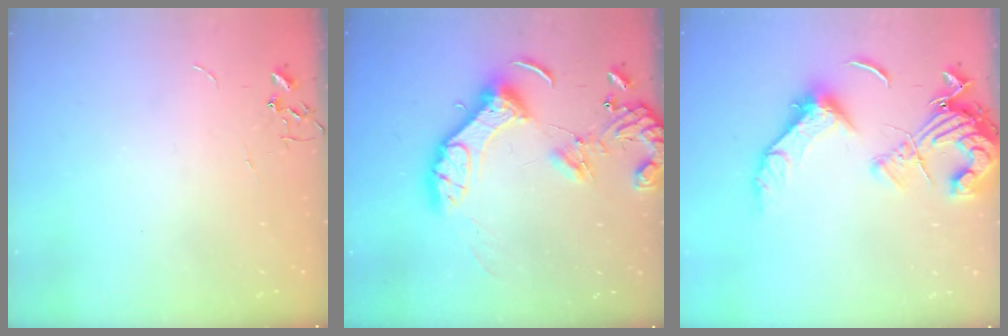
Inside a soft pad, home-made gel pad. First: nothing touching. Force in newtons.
{"total": 15.5, "press": 15.3, "slide": 2.4}
{"total": 16.5, "press": 16.3, "slide": 2.9}